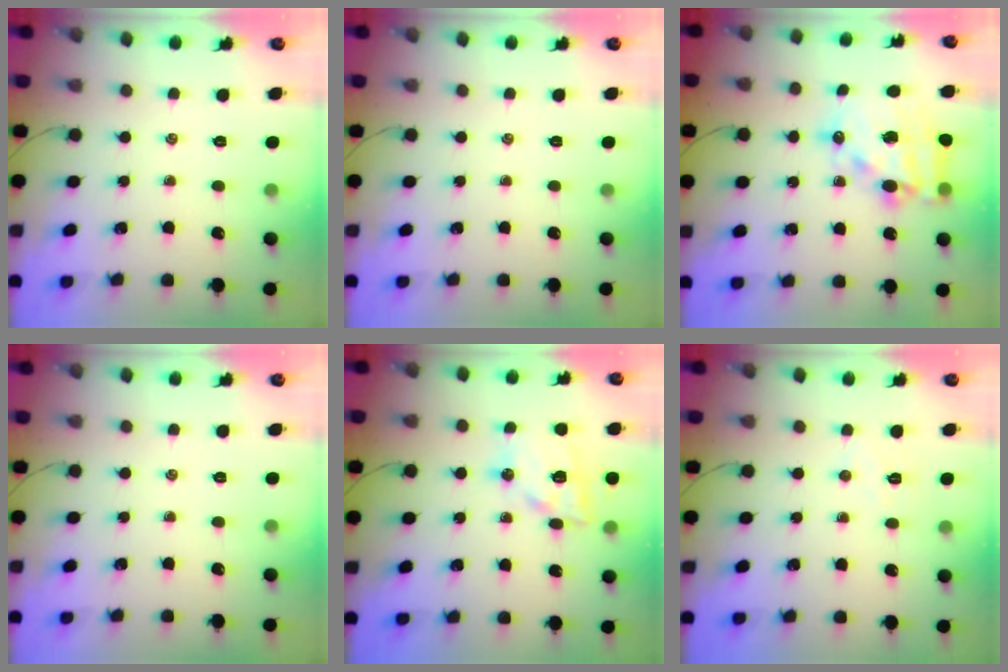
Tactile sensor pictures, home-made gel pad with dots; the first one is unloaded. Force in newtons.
{"total": 0.0}
{"total": 16.5, "press": 16.2, "slide": 3.4}
{"total": 0.0}
{"total": 15.0, "press": 14.8, "slide": 2.2}
{"total": 4.5, "press": 4.4, "slide": 1.0}